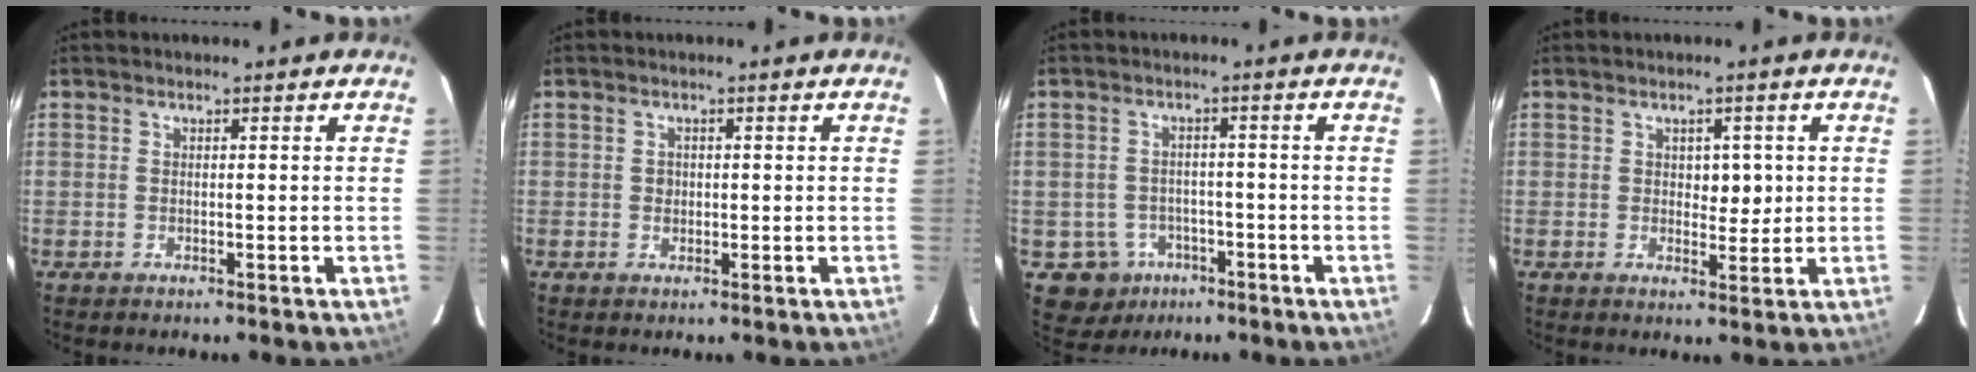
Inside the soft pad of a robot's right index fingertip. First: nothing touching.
{"total": 1.3, "force": [0.0, 1.1, 0.6], "torque": [-0.011, 0.002, 0.002]}
{"total": 6.4, "force": [-2.7, 5.7, 0.7], "torque": [-0.017, 0.010, -0.032]}
{"total": 3.2, "force": [0.6, 2.1, 2.3], "torque": [-0.022, -0.001, 0.010]}